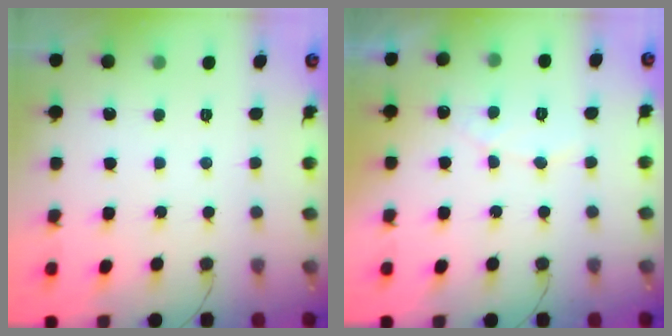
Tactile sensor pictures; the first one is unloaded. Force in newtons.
{"total": 6.3, "press": 6.3, "slide": 0.3}